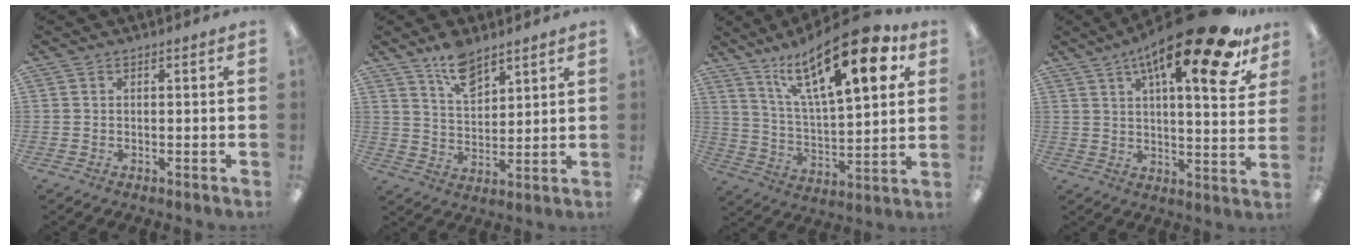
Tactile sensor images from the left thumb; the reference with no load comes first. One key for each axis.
{"total": 9.5, "fx": 7.0, "fy": 4.5, "fz": 4.5, "tx": -0.069, "ty": -0.039, "tz": 0.124}
{"total": 25.0, "fx": 14.0, "fy": 8.9, "fz": 18.7, "tx": -0.289, "ty": -0.068, "tz": 0.225}
{"total": 21.4, "fx": 12.8, "fy": 5.5, "fz": 16.2, "tx": -0.241, "ty": -0.072, "tz": 0.197}